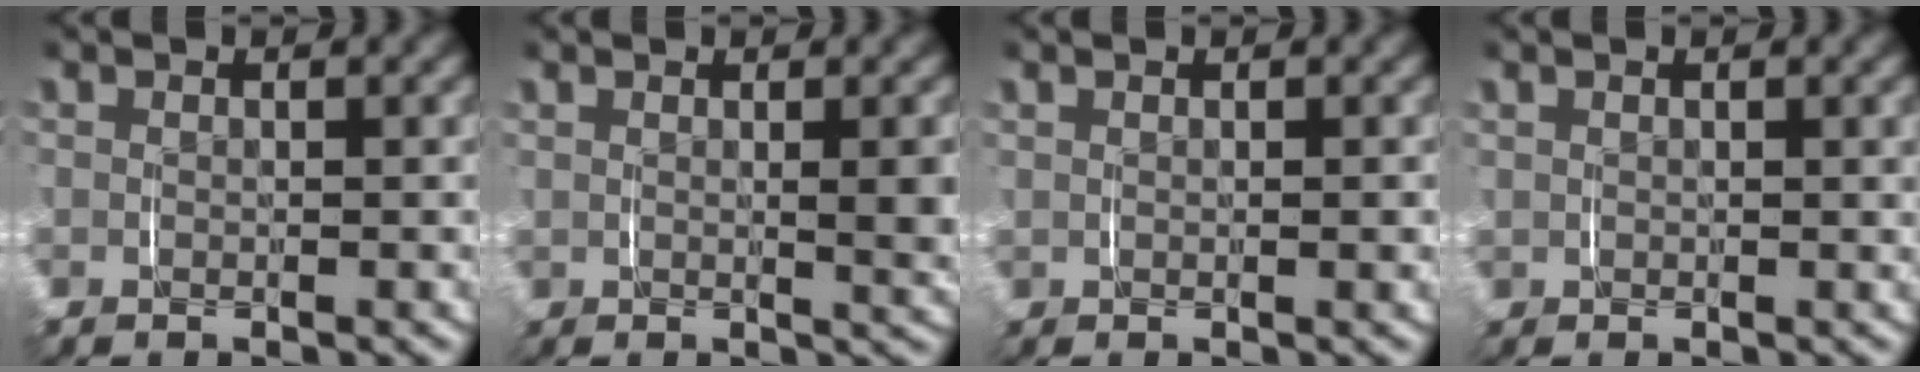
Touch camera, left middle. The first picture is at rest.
{"total": 2.7, "force": [0.8, 0.8, 2.4], "torque": [-0.030, -0.002, 0.012]}
{"total": 0.9, "force": [0.4, 0.6, 0.5], "torque": [-0.012, 0.004, 0.005]}
{"total": 0.9, "force": [0.5, 0.7, 0.3], "torque": [-0.008, 0.004, 0.006]}